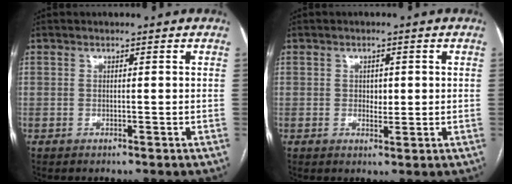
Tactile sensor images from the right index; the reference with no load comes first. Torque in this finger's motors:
{"motor_torque": [-0.25, -0.04, -0.08, 0.00]}